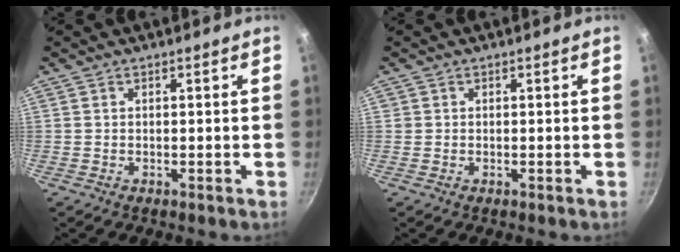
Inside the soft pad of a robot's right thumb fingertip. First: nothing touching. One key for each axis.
{"total": 0.5, "fx": 0.1, "fy": 0.5, "fz": 0.1, "tx": 0.006, "ty": 0.004, "tz": 0.001}